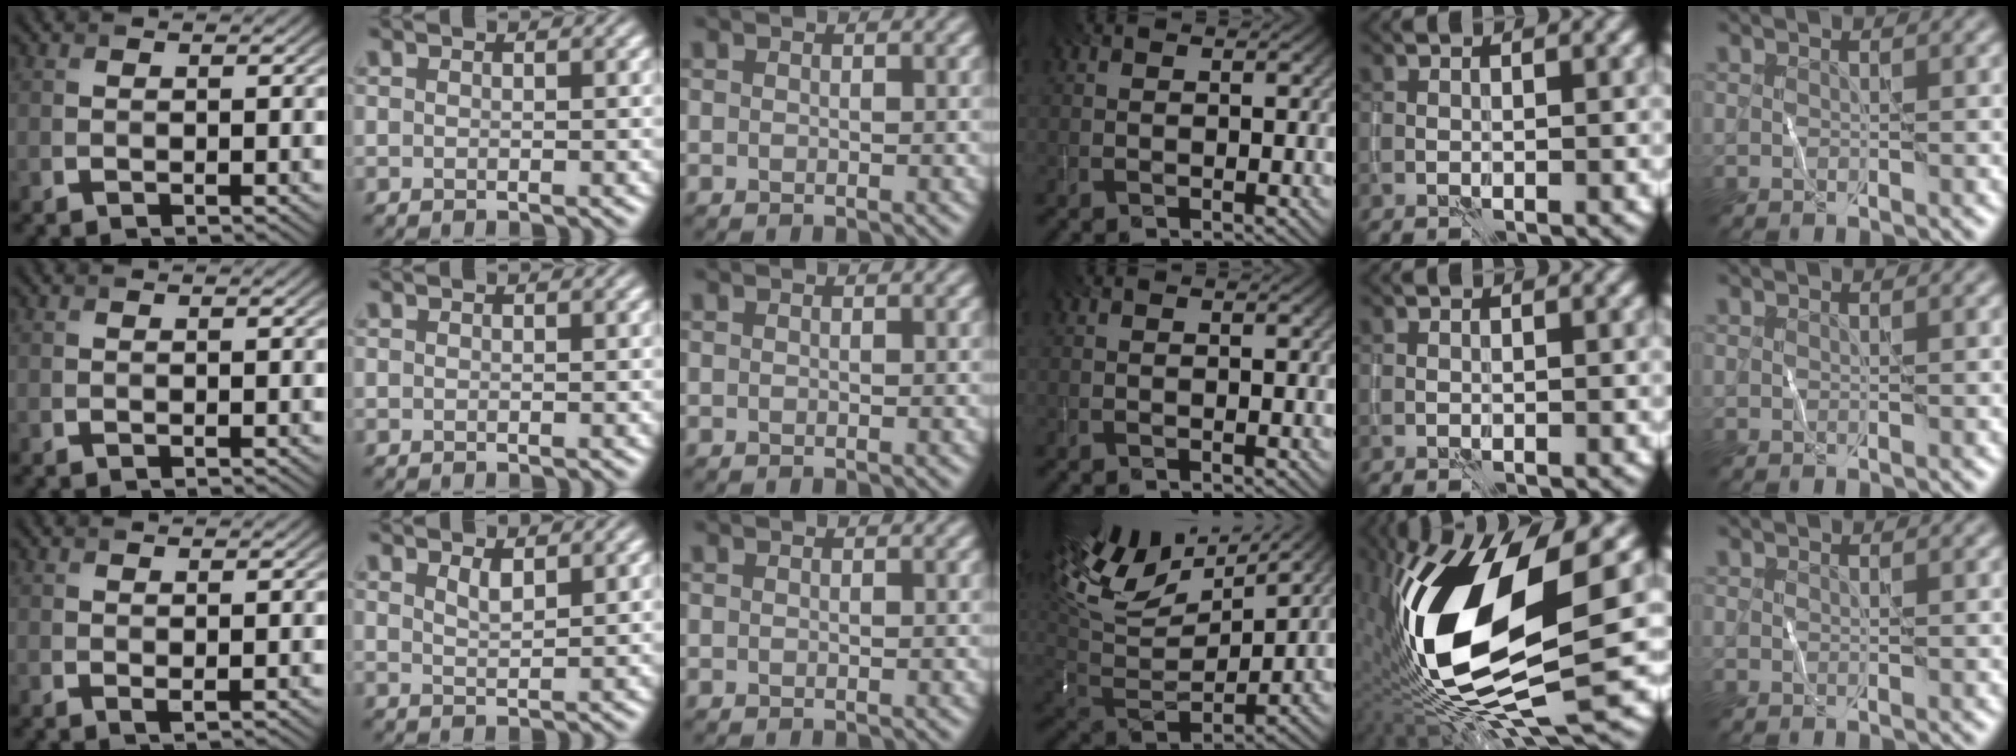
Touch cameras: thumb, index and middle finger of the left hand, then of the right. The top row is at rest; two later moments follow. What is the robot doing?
{"motion": "wipe", "object": "whiteboard"}